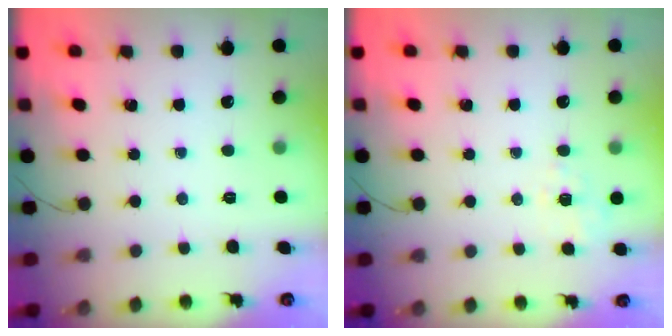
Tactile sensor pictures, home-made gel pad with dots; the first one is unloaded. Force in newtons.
{"total": 2.1, "press": 1.3, "slide": 1.7}